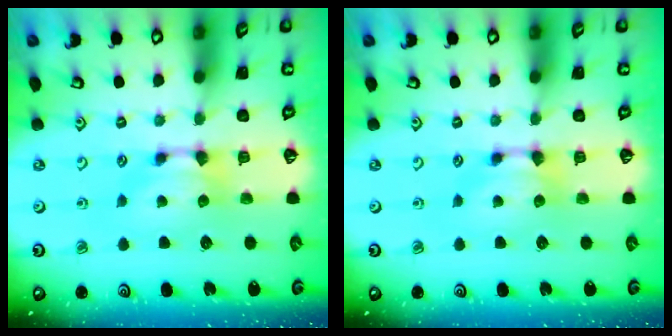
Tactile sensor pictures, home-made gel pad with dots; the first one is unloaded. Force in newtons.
{"total": 0.0}